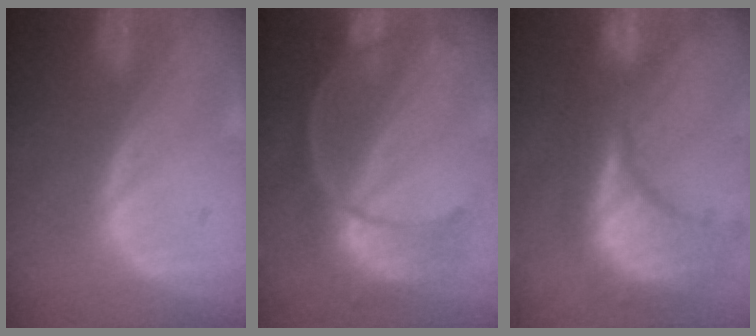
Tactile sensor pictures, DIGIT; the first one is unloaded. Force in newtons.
{"total": 8.9, "press": 8.2, "slide": 3.5}
{"total": 15.3, "press": 12.1, "slide": 9.3}